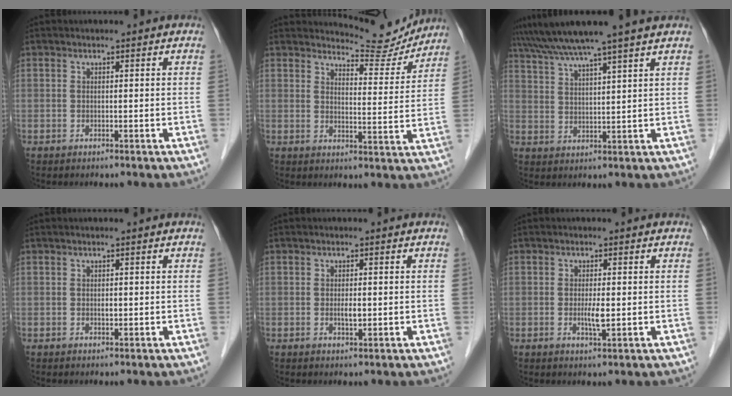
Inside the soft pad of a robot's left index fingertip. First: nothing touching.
{"total": 8.7, "force": [8.6, 1.1, 0.2], "torque": [-0.003, -0.021, 0.109]}
{"total": 9.8, "force": [8.3, -1.7, 4.9], "torque": [-0.088, 0.022, 0.132]}
{"total": 0.7, "force": [0.0, 0.4, 0.5], "torque": [-0.012, 0.000, 0.000]}
{"total": 1.7, "force": [-0.2, 0.5, 1.6], "torque": [-0.033, -0.001, -0.003]}
{"total": 2.5, "force": [-0.3, 0.4, 2.4], "torque": [-0.051, -0.004, -0.004]}